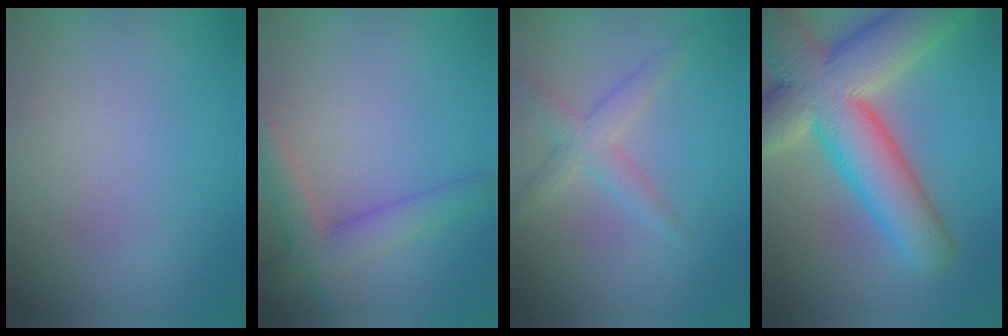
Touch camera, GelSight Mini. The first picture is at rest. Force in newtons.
{"total": 3.7, "press": 3.7, "slide": 0.1}
{"total": 2.4, "press": 2.4, "slide": 0.1}
{"total": 12.8, "press": 12.8, "slide": 1.0}